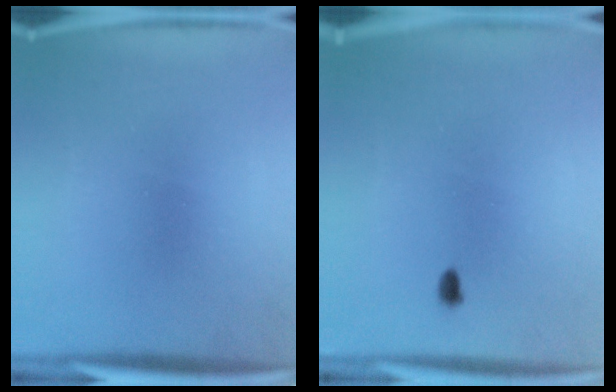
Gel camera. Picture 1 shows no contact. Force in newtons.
{"total": 1.0}